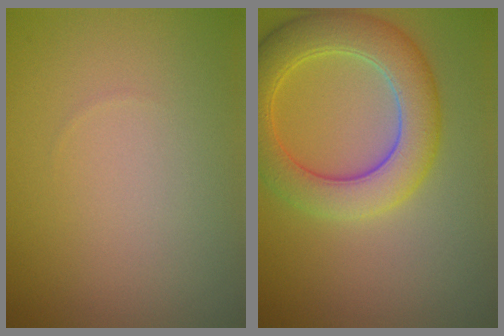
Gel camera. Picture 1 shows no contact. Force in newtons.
{"total": 6.7, "press": 6.7, "slide": 0.2}